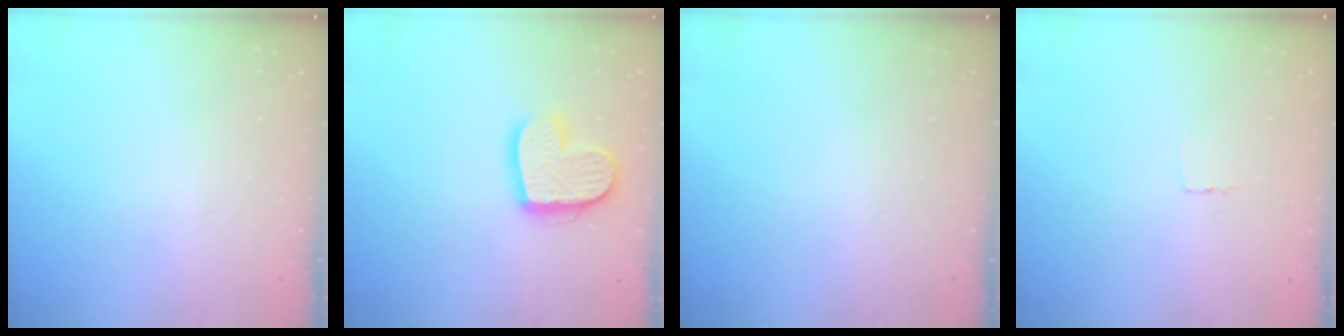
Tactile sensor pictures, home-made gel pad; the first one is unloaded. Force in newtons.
{"total": 15.0, "press": 14.9, "slide": 1.1}
{"total": 0.0}
{"total": 2.3, "press": 2.3, "slide": 0.1}